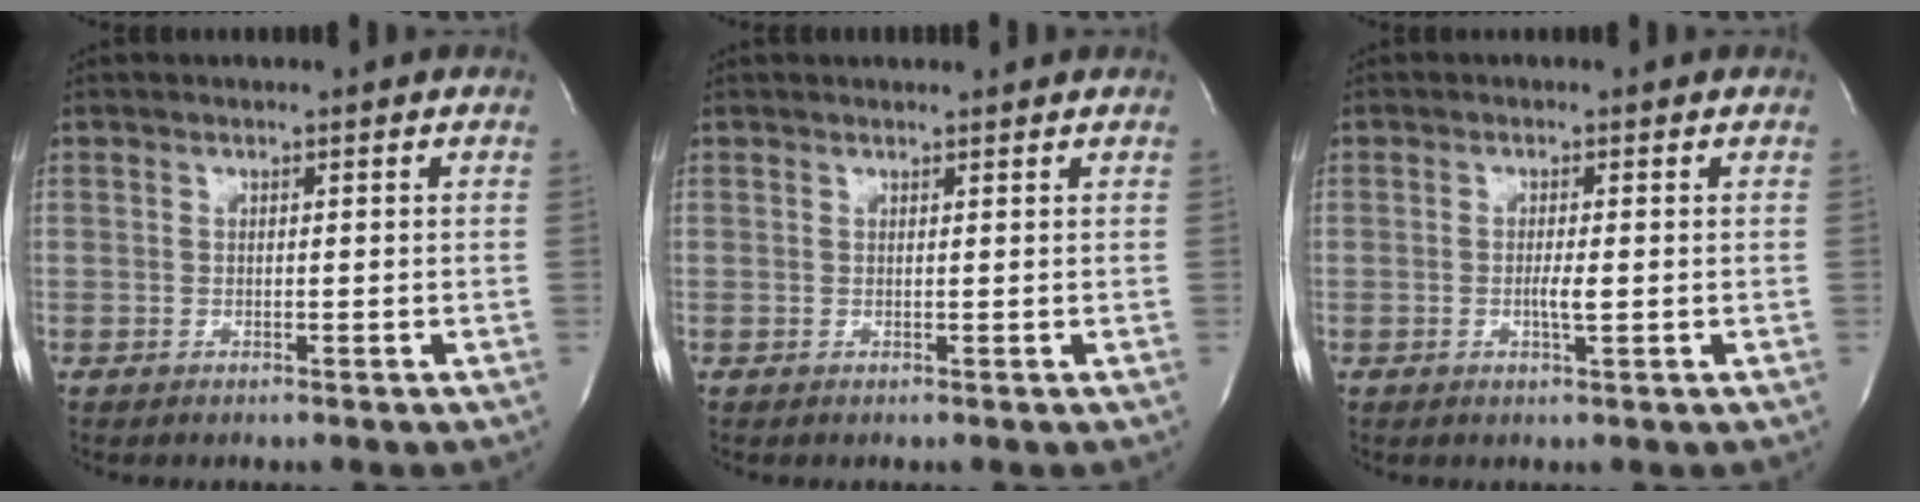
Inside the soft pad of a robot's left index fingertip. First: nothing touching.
{"total": 2.9, "force": [2.9, 0.4, 0.5], "torque": [-0.009, 0.017, 0.030]}
{"total": 1.9, "force": [-0.6, 0.0, 1.8], "torque": [-0.037, -0.006, -0.010]}